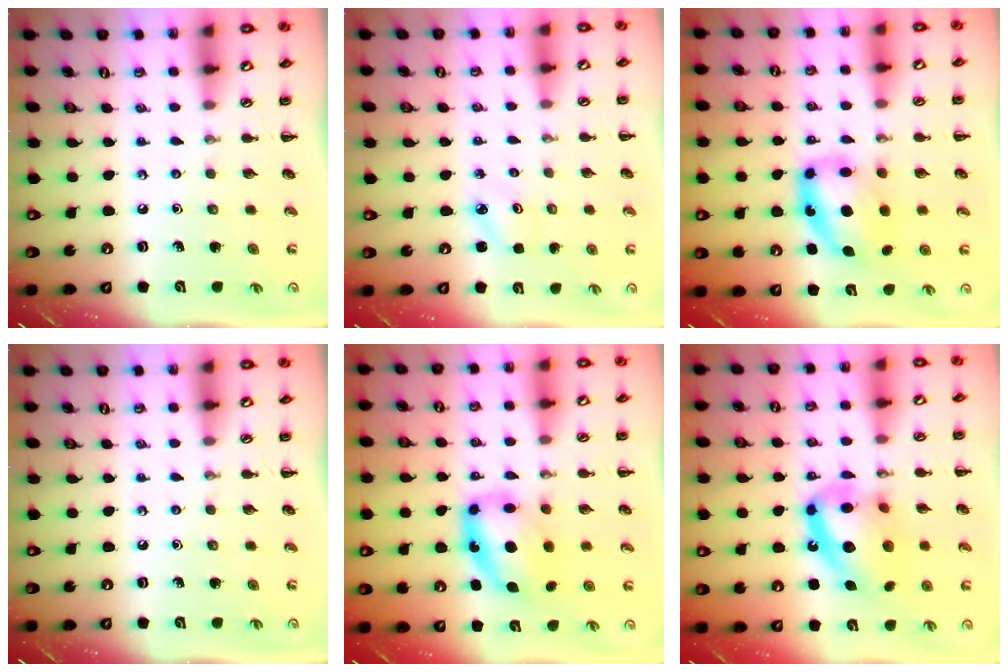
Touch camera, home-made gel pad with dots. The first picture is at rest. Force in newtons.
{"total": 2.4, "press": 2.3, "slide": 0.7}
{"total": 10.0, "press": 9.8, "slide": 2.3}
{"total": 0.0}
{"total": 10.0, "press": 9.8, "slide": 2.3}
{"total": 16.5, "press": 16.1, "slide": 3.5}